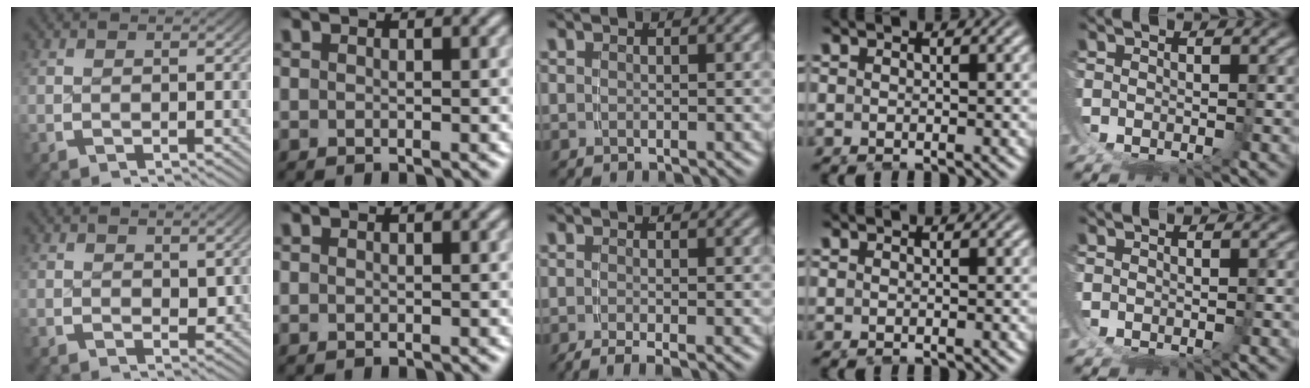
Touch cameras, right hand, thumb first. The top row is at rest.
{"thumb": {"total": 1.1, "force": [0.7, 0.7, 0.5], "torque": [0.000, -0.007, 0.020]}, "middle": {"total": 2.0, "force": [-1.6, 0.0, 1.1], "torque": [-0.015, -0.007, -0.024]}}